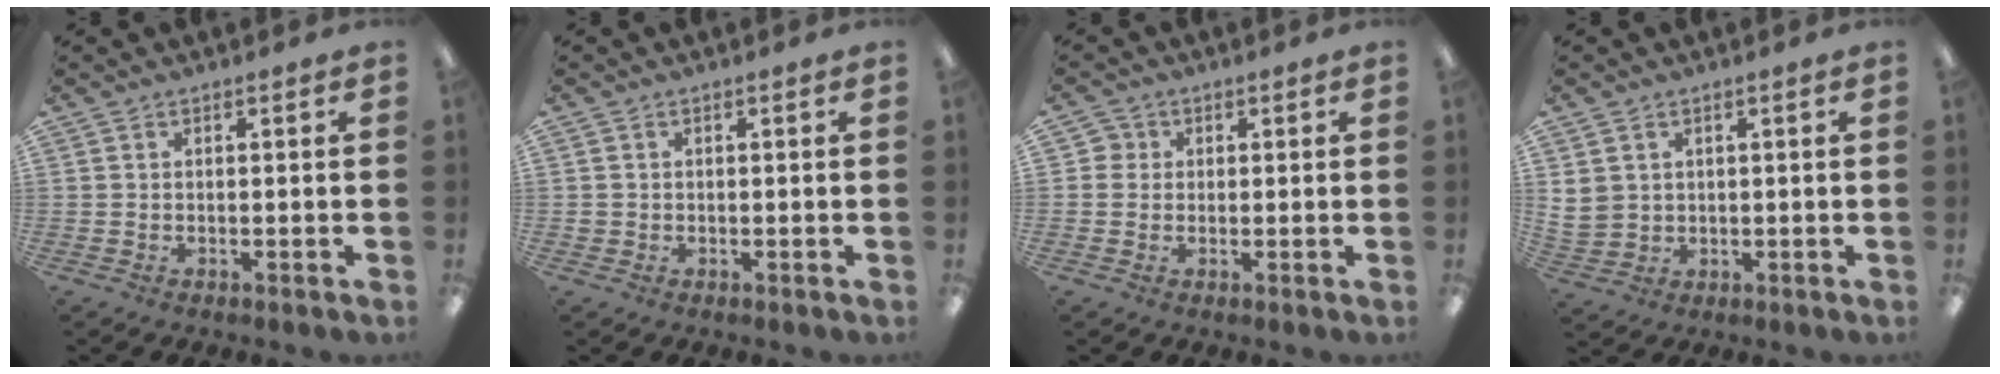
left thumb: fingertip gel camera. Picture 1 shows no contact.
{"total": 1.1, "force": [0.0, 1.1, 0.2], "torque": [-0.004, 0.006, -0.003]}
{"total": 2.9, "force": [0.5, 2.8, 0.4], "torque": [-0.008, 0.006, 0.005]}
{"total": 5.1, "force": [1.7, 4.6, 1.6], "torque": [-0.046, -0.001, 0.033]}